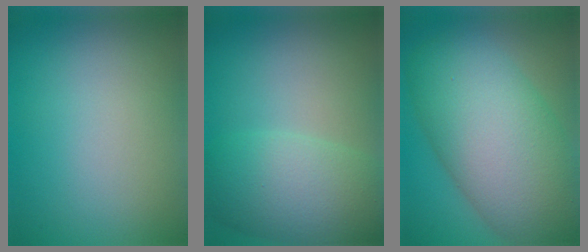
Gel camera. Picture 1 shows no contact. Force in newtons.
{"total": 6.8, "press": 6.8, "slide": 0.4}
{"total": 13.0, "press": 12.9, "slide": 0.8}